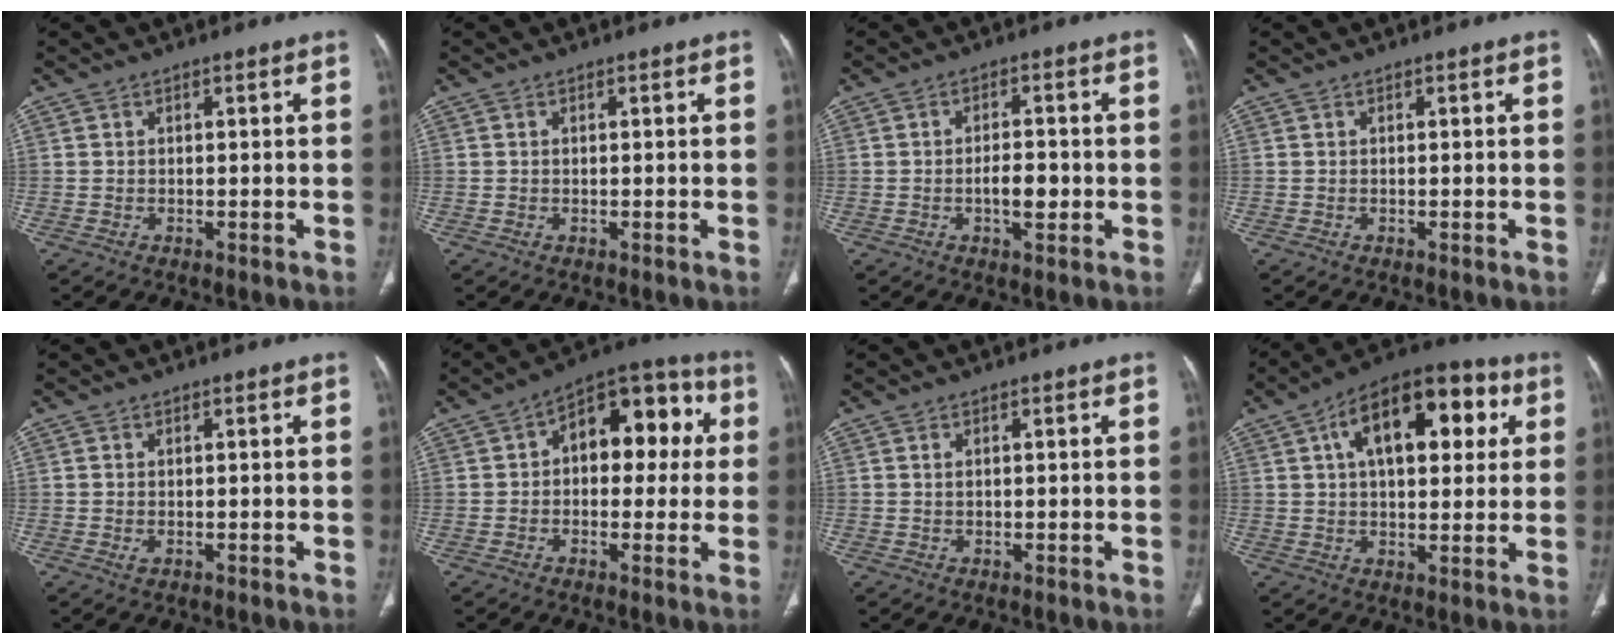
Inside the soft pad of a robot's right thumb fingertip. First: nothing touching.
{"total": 0.0}
{"total": 4.8, "force": [-1.1, 2.3, 4.1], "torque": [-0.058, 0.008, -0.017]}
{"total": 0.0}
{"total": 1.1, "force": [-0.3, 0.6, 0.9], "torque": [-0.025, 0.003, -0.004]}
{"total": 15.0, "force": [2.7, 8.9, 11.7], "torque": [-0.107, 0.041, 0.029]}
{"total": 0.8, "force": [0.3, 0.5, 0.6], "torque": [-0.013, -0.001, 0.008]}
{"total": 19.5, "force": [6.1, 10.1, 15.5], "torque": [-0.196, 0.018, 0.085]}